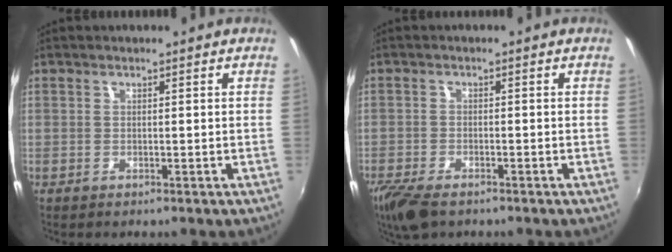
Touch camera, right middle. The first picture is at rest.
{"total": 7.3, "force": [-5.4, 2.8, 4.1], "torque": [-0.107, -0.030, -0.104]}